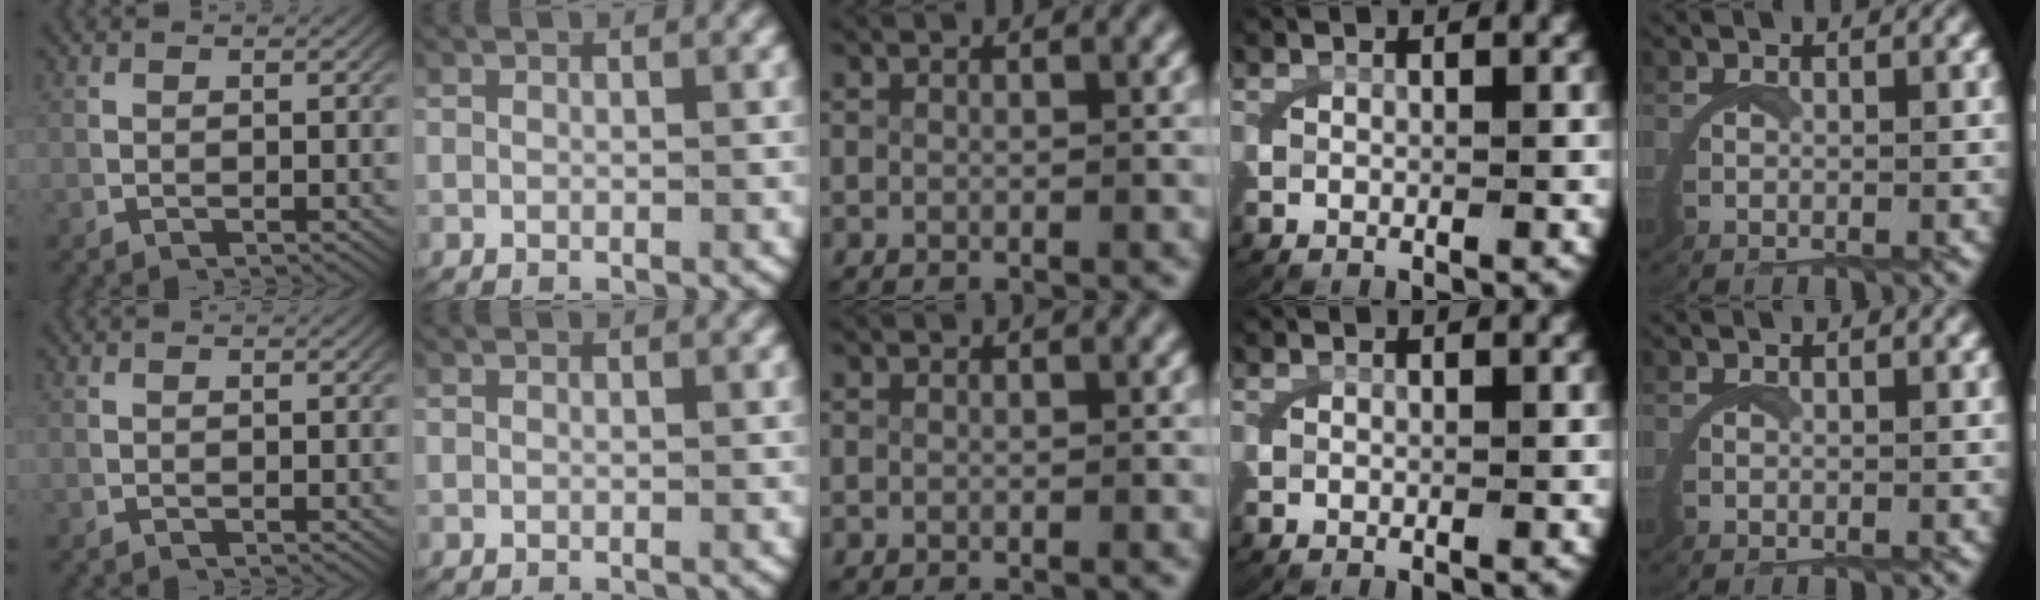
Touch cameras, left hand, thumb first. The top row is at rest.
{}